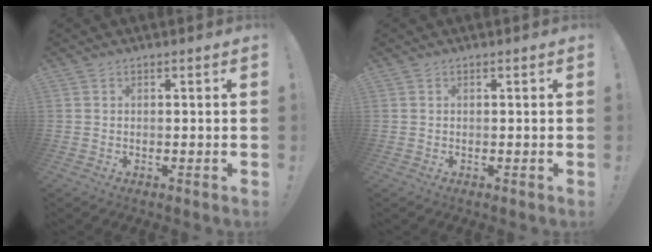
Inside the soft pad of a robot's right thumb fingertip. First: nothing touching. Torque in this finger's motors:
{"motor_torque": [-0.02, 0.02, -0.01, -0.01, 0.02]}